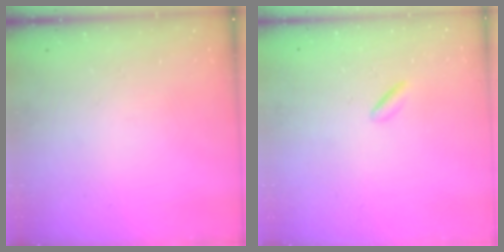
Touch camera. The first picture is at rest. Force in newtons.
{"total": 0.6, "press": 0.2, "slide": 0.5}